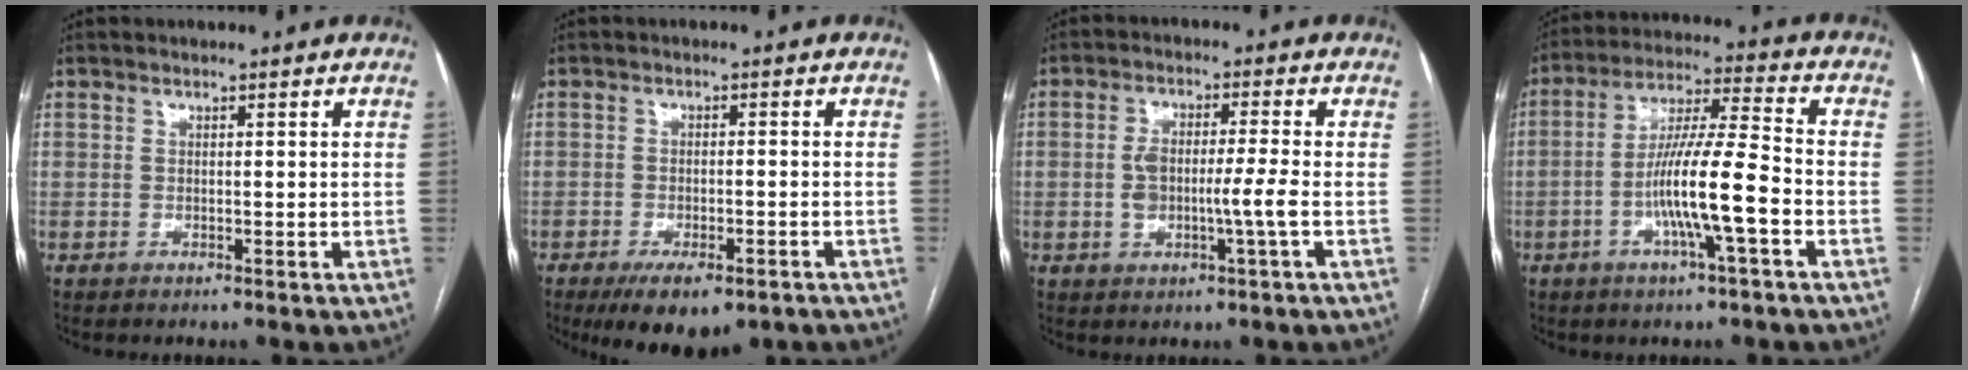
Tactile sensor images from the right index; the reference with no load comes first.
{"total": 8.8, "force": [-5.9, 2.9, 5.8], "torque": [-0.084, -0.012, -0.083]}
{"total": 5.7, "force": [-1.0, 0.4, 5.6], "torque": [-0.114, 0.006, -0.014]}
{"total": 11.6, "force": [-3.6, 0.2, 11.0], "torque": [-0.208, 0.006, -0.068]}